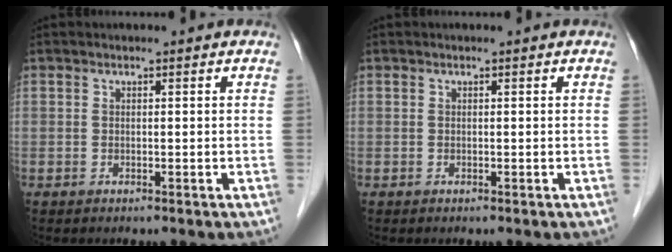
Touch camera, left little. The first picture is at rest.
{"total": 0.0}